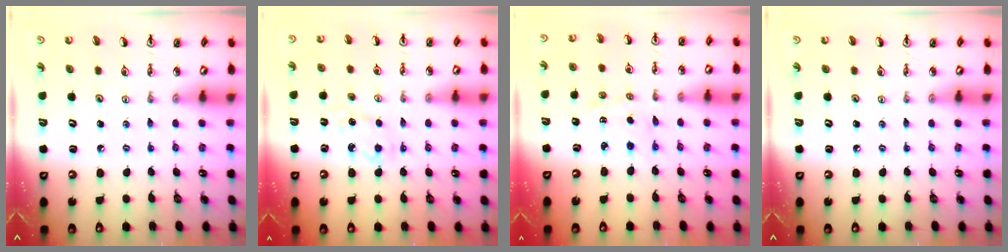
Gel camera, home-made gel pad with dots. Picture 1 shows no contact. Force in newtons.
{"total": 5.3, "press": 5.2, "slide": 0.9}
{"total": 1.8, "press": 1.6, "slide": 0.6}
{"total": 0.0}